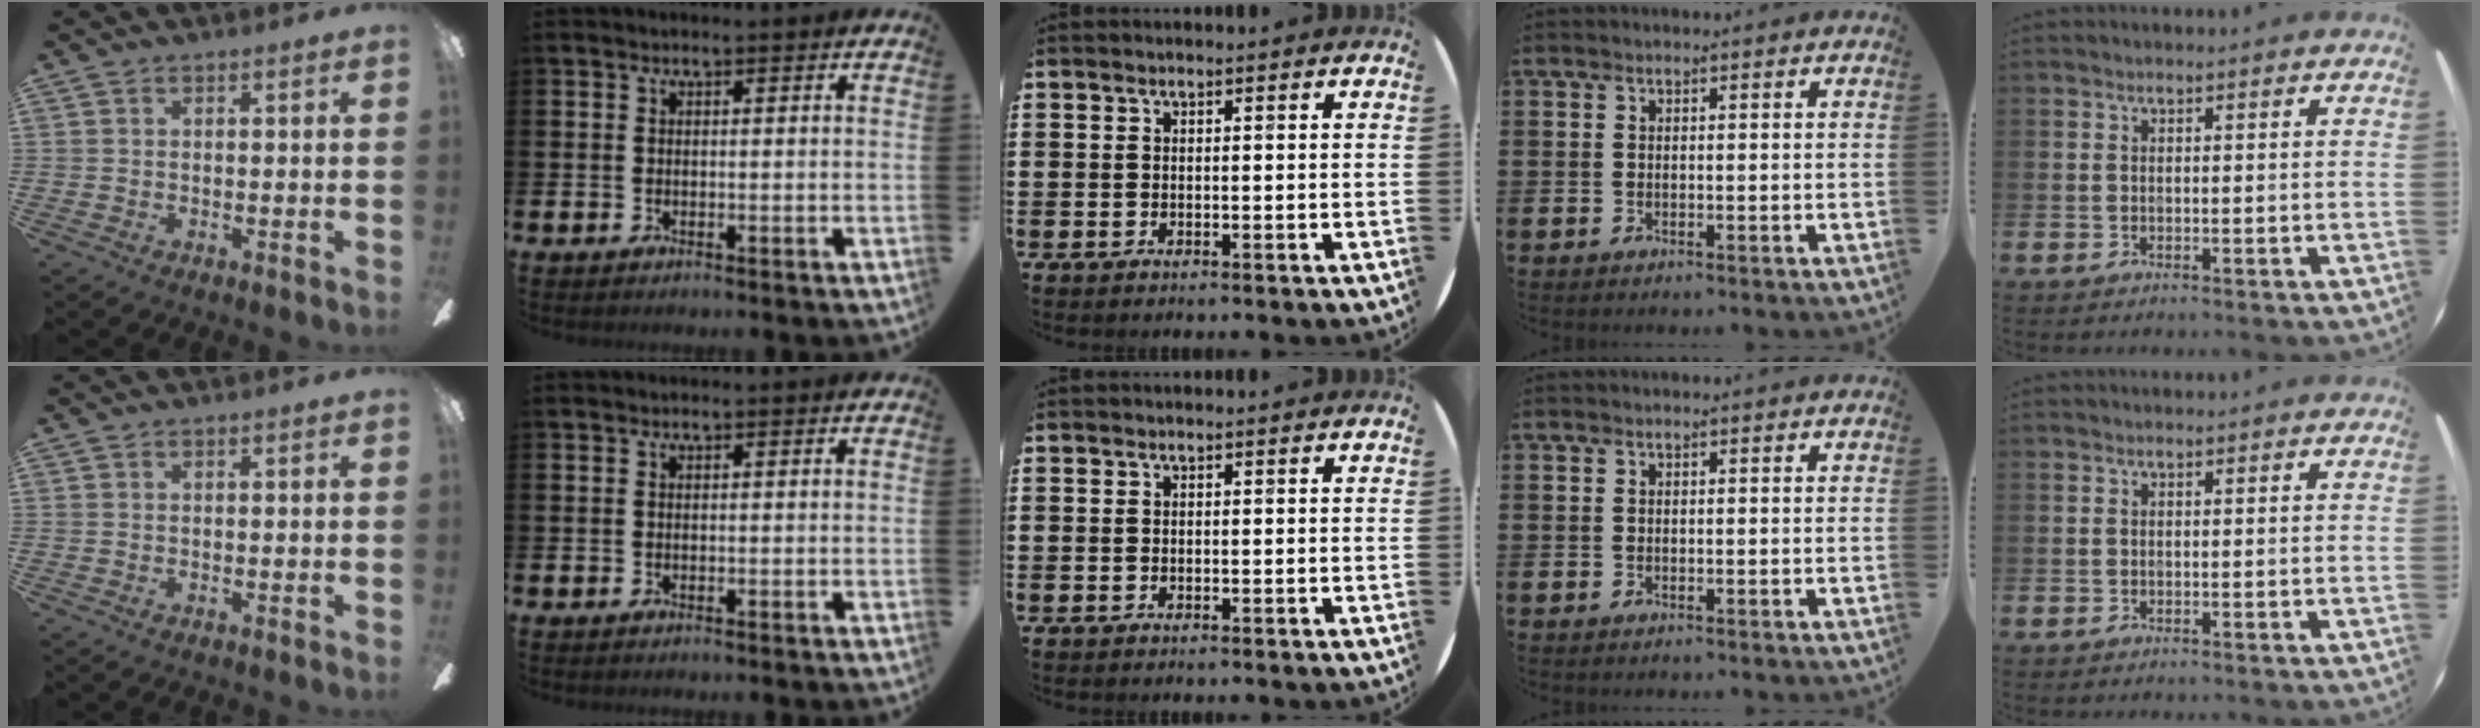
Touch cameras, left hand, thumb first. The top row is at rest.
{}